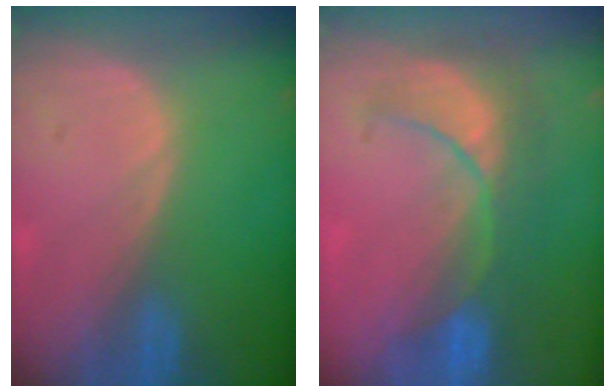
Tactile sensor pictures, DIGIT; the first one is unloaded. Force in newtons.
{"total": 8.1, "press": 8.0, "slide": 1.0}